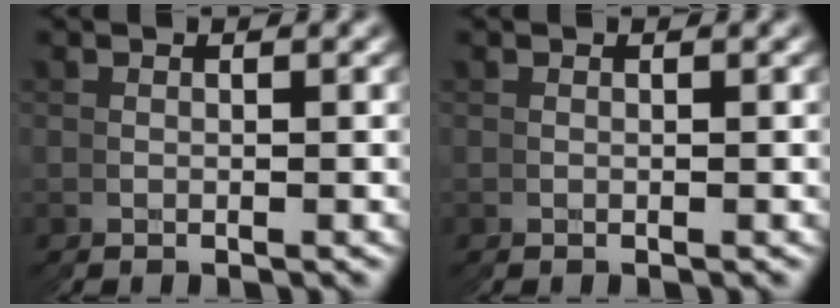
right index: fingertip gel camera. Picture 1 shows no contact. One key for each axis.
{"total": 0.0}